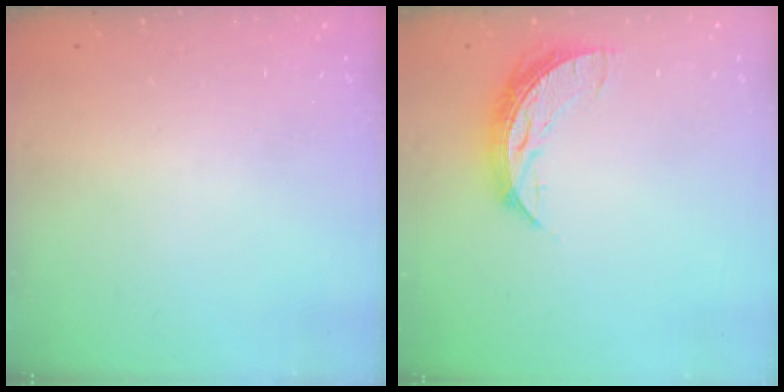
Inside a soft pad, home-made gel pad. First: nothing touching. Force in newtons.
{"total": 8.1, "press": 8.0, "slide": 0.6}